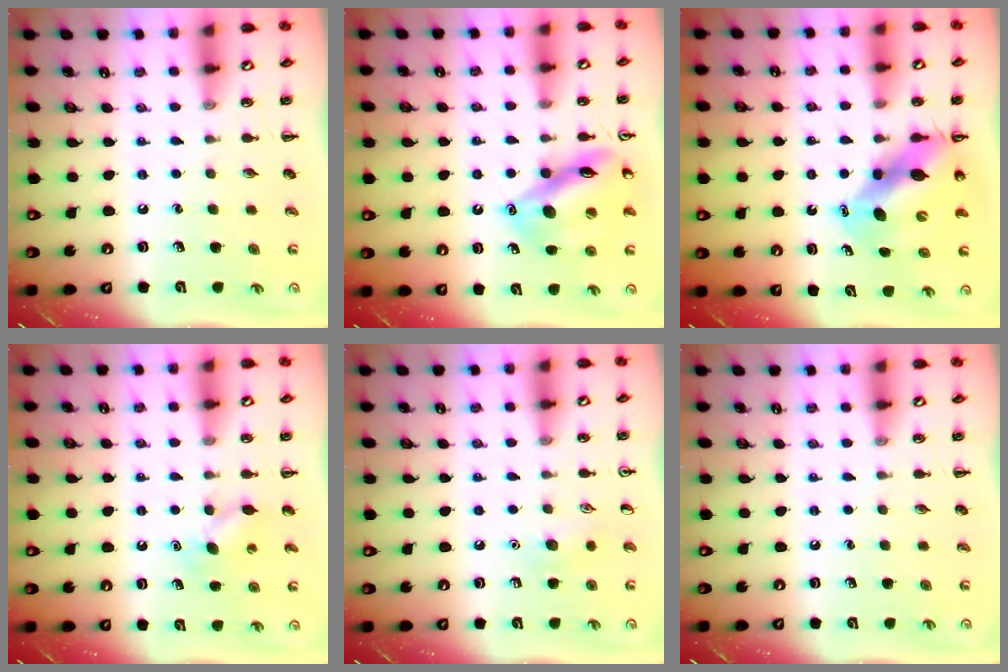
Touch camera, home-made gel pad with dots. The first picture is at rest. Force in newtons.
{"total": 14.4, "press": 14.3, "slide": 1.6}
{"total": 11.1, "press": 10.6, "slide": 3.0}
{"total": 6.0, "press": 6.0, "slide": 0.8}
{"total": 7.3, "press": 7.1, "slide": 1.8}
{"total": 0.0}